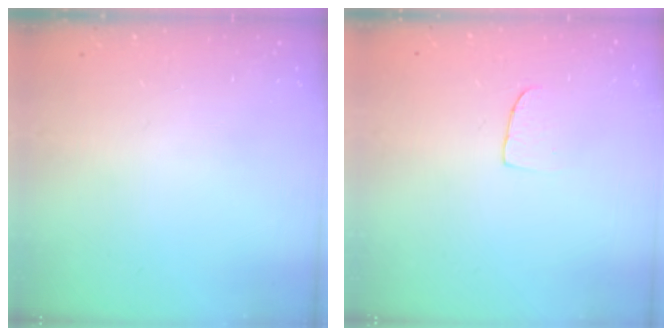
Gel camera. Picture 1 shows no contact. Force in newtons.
{"total": 5.5, "press": 5.5, "slide": 0.3}